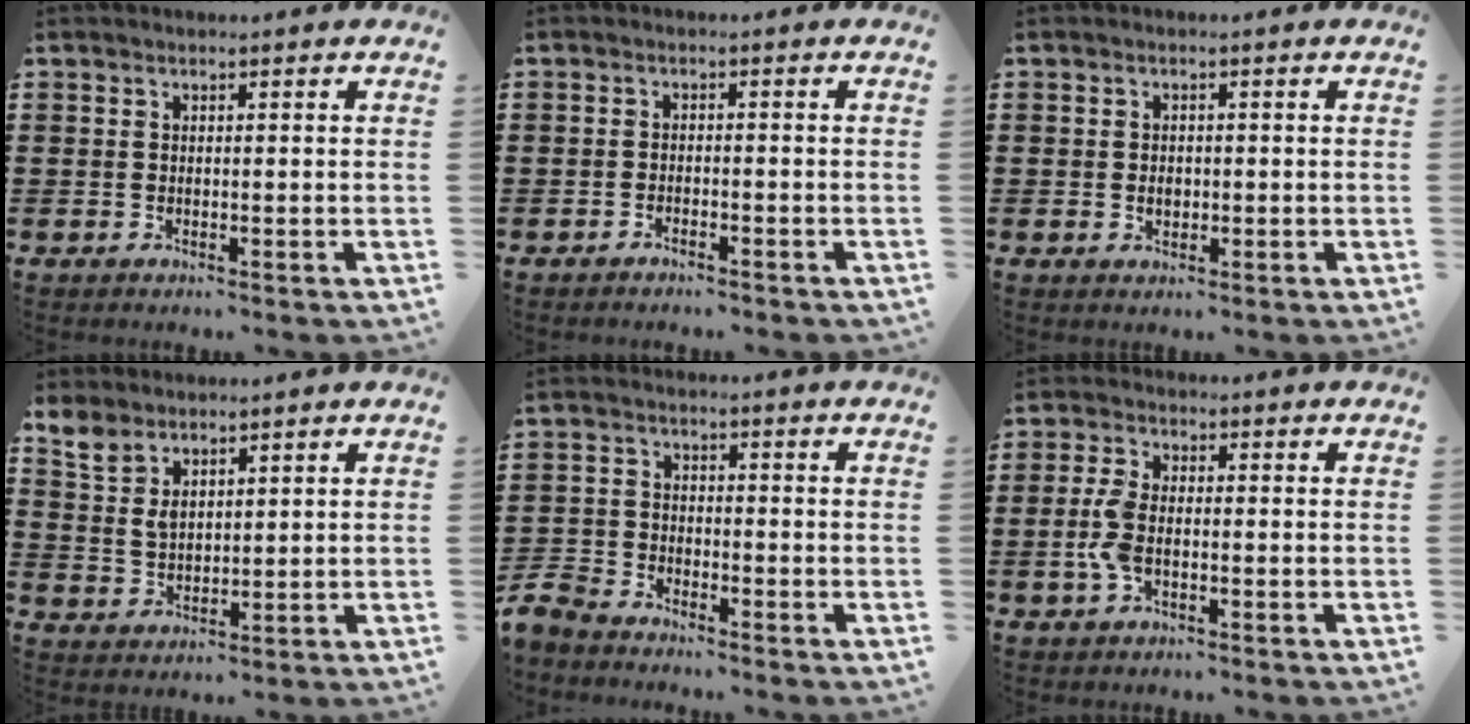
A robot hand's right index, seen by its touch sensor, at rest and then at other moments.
{"total": 1.2, "force": [-1.2, 0.1, 0.2], "torque": [-0.008, 0.001, -0.023]}
{"total": 1.5, "force": [-0.2, 1.1, 1.0], "torque": [-0.020, 0.006, -0.005]}
{"total": 4.4, "force": [3.3, 2.3, 1.9], "torque": [-0.048, 0.001, 0.062]}
{"total": 4.3, "force": [-4.1, 0.9, 0.6], "torque": [-0.042, -0.009, -0.094]}
{"total": 4.8, "force": [-0.8, 2.3, 4.2], "torque": [-0.112, -0.008, -0.024]}